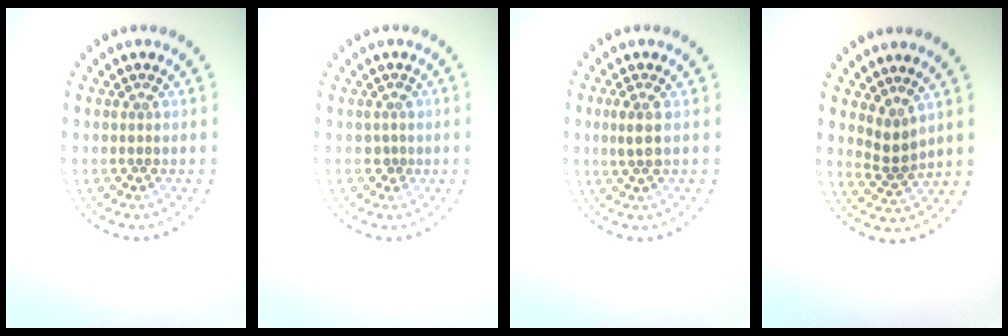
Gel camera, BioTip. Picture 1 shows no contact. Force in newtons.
{"total": 1.1, "press": 0.9, "slide": 0.7}
{"total": 1.7, "press": 1.5, "slide": 0.8}
{"total": 2.0, "press": 1.5, "slide": 1.3}